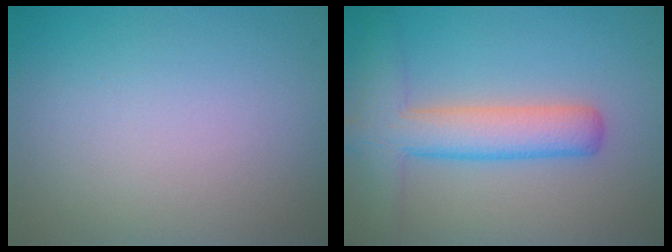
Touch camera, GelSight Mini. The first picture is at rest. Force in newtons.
{"total": 5.8, "press": 5.8, "slide": 0.3}